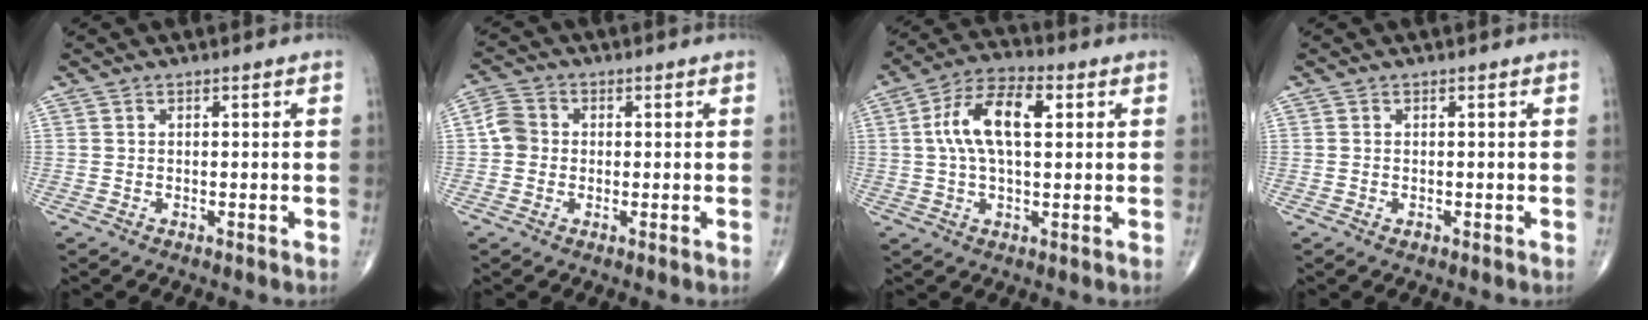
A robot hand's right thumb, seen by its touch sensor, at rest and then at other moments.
{"total": 4.3, "force": [-0.3, 3.8, 2.0], "torque": [-0.025, 0.011, -0.015]}
{"total": 11.4, "force": [2.3, 5.4, 9.8], "torque": [-0.186, 0.029, 0.038]}
{"total": 0.6, "force": [-0.3, 0.5, 0.3], "torque": [-0.002, 0.005, -0.003]}